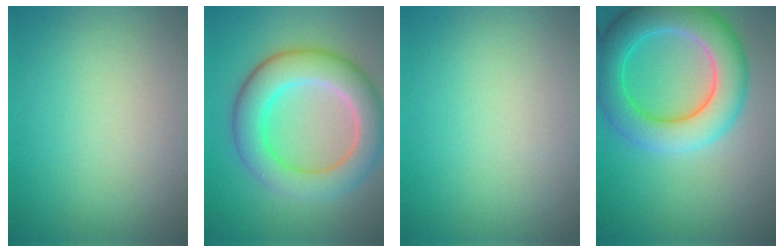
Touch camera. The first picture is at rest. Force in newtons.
{"total": 6.8, "press": 6.8, "slide": 0.2}
{"total": 0.0}
{"total": 7.2, "press": 7.2, "slide": 0.3}